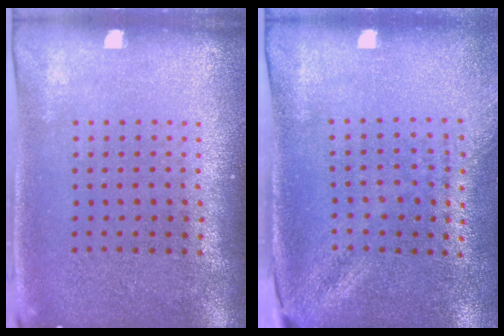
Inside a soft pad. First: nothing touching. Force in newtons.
{"total": 1.8, "press": 1.4, "slide": 1.2}